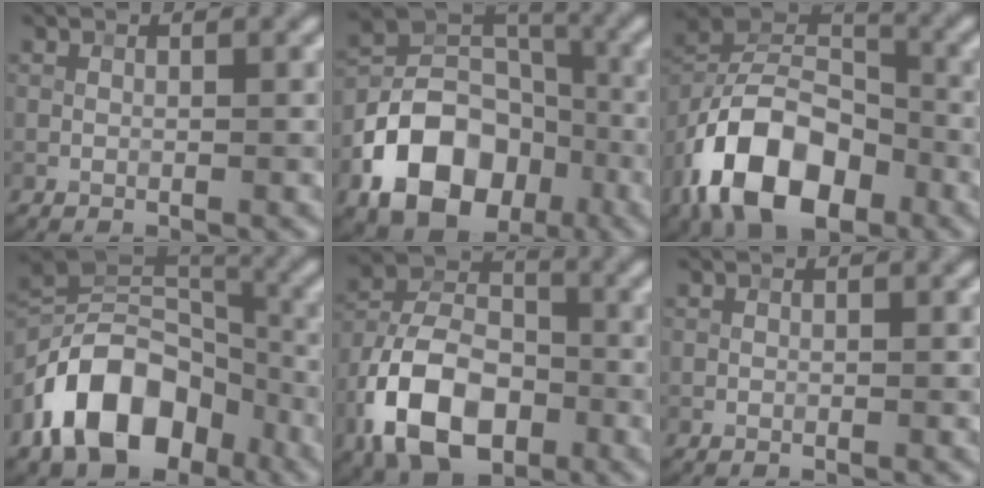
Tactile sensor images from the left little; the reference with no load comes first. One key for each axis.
{"total": 11.1, "fx": -4.9, "fy": 7.8, "fz": 6.1, "tx": -0.107, "ty": 0.003, "tz": -0.095}
{"total": 12.3, "fx": -6.0, "fy": 7.2, "fz": 7.9, "tx": -0.146, "ty": 0.005, "tz": -0.119}
{"total": 12.3, "fx": -6.3, "fy": 7.6, "fz": 7.3, "tx": -0.122, "ty": 0.010, "tz": -0.126}
{"total": 11.1, "fx": -5.1, "fy": 6.7, "fz": 7.3, "tx": -0.148, "ty": 0.003, "tz": -0.104}
{"total": 0.0}